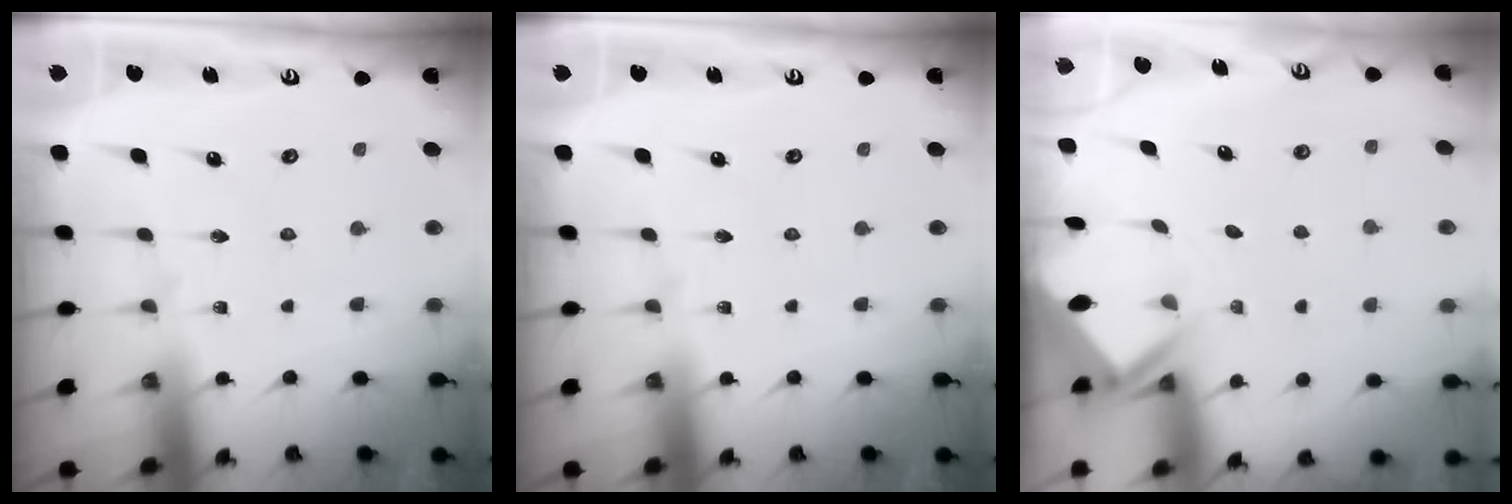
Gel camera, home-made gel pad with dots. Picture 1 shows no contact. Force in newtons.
{"total": 0.0}
{"total": 2.4, "press": 2.4, "slide": 0.1}